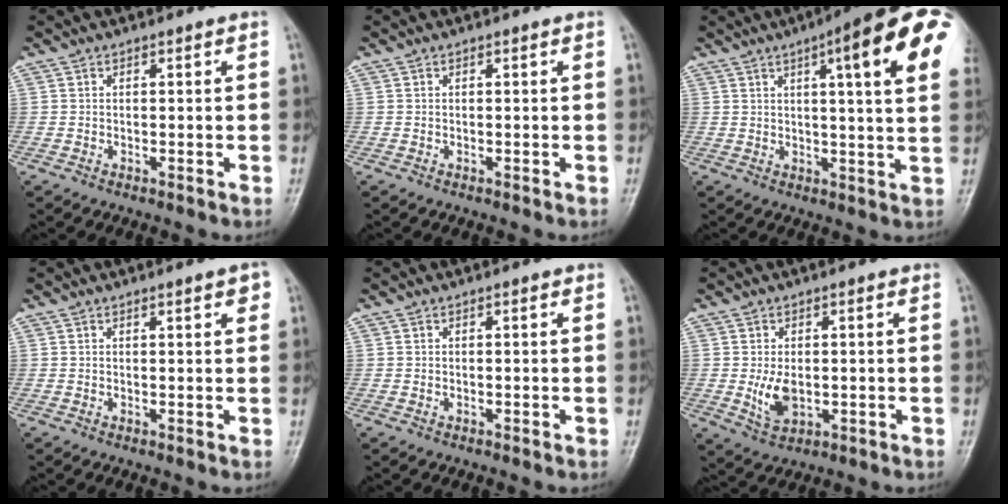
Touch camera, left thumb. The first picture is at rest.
{"total": 0.0}
{"total": 18.7, "force": [7.0, 3.5, 16.9], "torque": [-0.210, -0.004, 0.082]}
{"total": 2.3, "force": [1.4, 0.5, 1.8], "torque": [-0.018, -0.005, 0.016]}
{"total": 0.0}
{"total": 5.1, "force": [-0.3, 3.4, 3.9], "torque": [-0.065, -0.011, 0.003]}